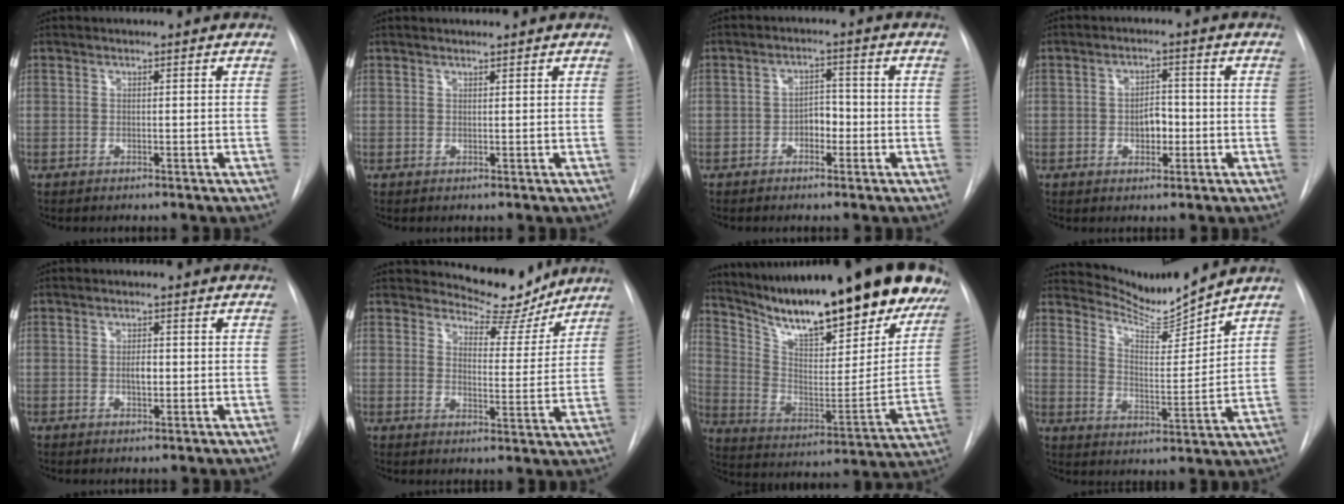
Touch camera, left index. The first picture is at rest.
{"total": 1.3, "force": [1.3, 0.0, 0.4], "torque": [-0.006, 0.010, 0.025]}
{"total": 3.1, "force": [-1.2, 1.9, 2.2], "torque": [-0.027, 0.010, -0.021]}
{"total": 3.7, "force": [-0.7, 2.2, 2.8], "torque": [-0.039, 0.007, -0.008]}
{"total": 1.9, "force": [-0.1, 0.9, 1.7], "torque": [-0.031, 0.001, 0.000]}
{"total": 8.7, "force": [8.2, 2.6, 1.0], "torque": [-0.009, -0.020, 0.110]}
{"total": 30.3, "force": [23.7, 6.4, 17.7], "torque": [-0.271, -0.050, 0.332]}
{"total": 8.1, "force": [8.0, -1.1, 0.1], "torque": [-0.014, -0.026, 0.147]}